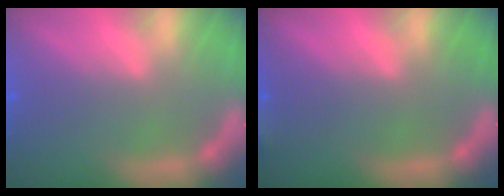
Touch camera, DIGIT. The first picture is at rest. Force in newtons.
{"total": 1.4}